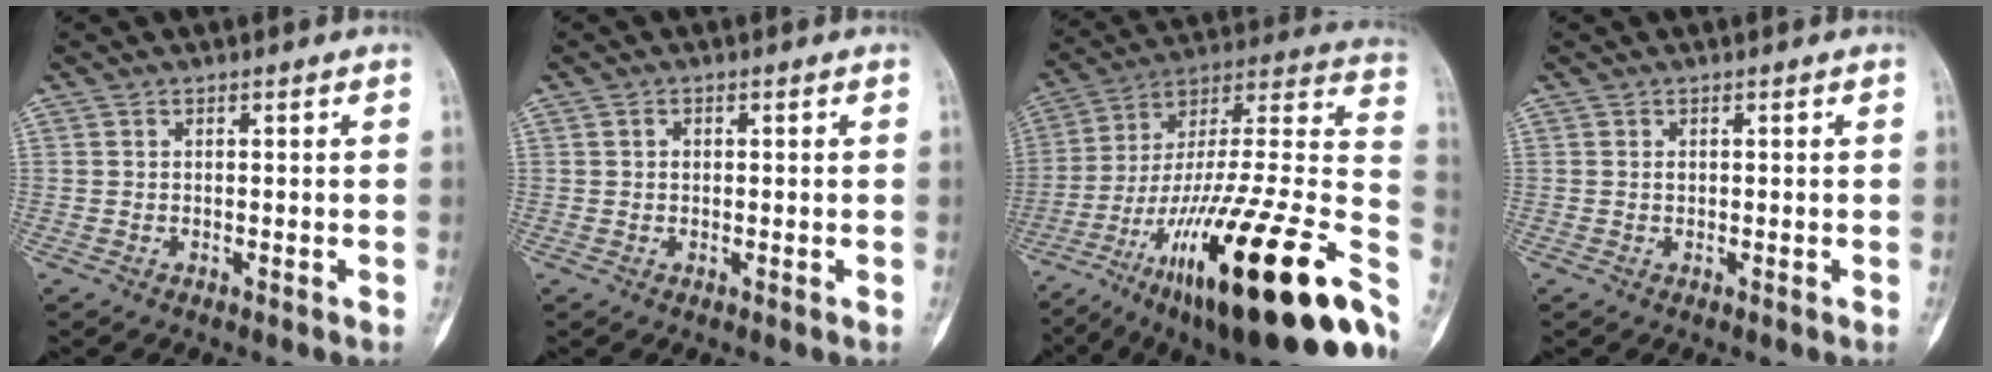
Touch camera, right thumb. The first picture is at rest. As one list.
[{"total": 1.2, "force": [0.3, 0.9, 0.7], "torque": [-0.010, 0.003, 0.005]}, {"total": 39.9, "force": [-16.5, 10.1, 34.9], "torque": [-0.464, 0.056, -0.265]}, {"total": 0.5, "force": [0.1, 0.4, 0.3], "torque": [-0.006, 0.001, 0.003]}]